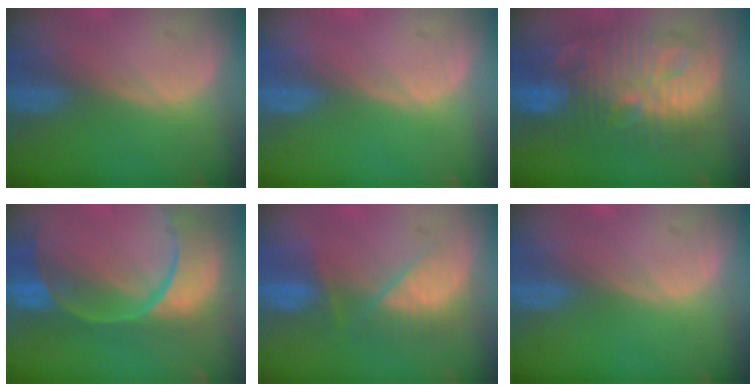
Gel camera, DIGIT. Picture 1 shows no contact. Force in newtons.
{"total": 0.0}
{"total": 13.1, "press": 13.1, "slide": 1.3}
{"total": 13.3, "press": 10.7, "slide": 7.9}
{"total": 7.5, "press": 6.8, "slide": 3.2}
{"total": 0.0}